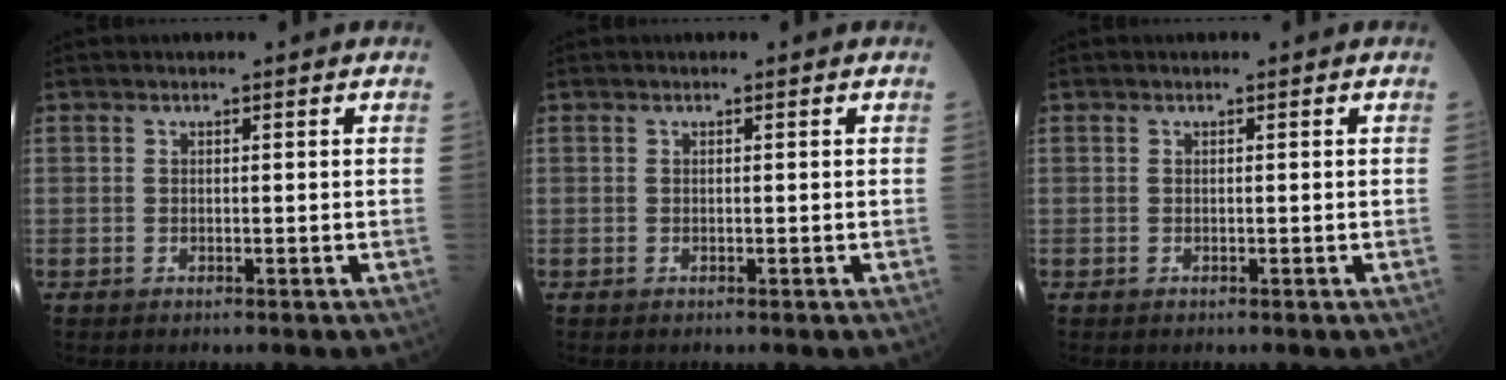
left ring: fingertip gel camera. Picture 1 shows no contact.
{"total": 0.0}
{"total": 0.0}